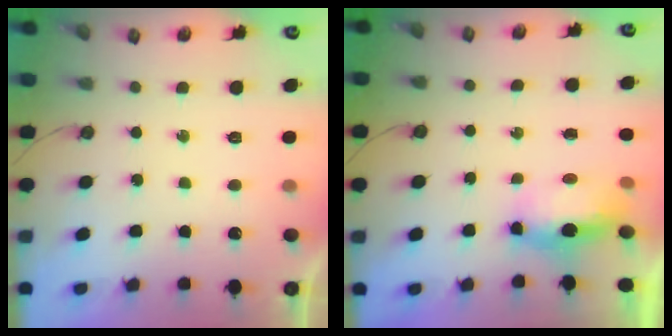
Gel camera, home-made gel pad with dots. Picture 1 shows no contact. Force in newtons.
{"total": 6.7, "press": 6.4, "slide": 2.2}